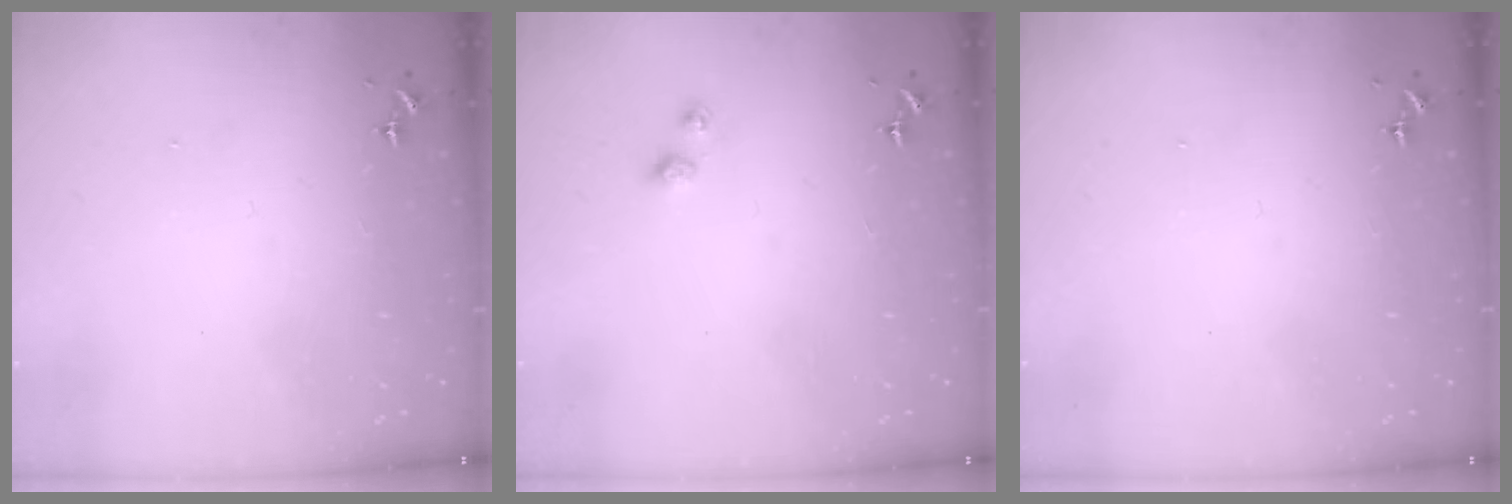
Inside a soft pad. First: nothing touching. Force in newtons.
{"total": 3.4, "press": 3.4, "slide": 0.2}
{"total": 0.0}